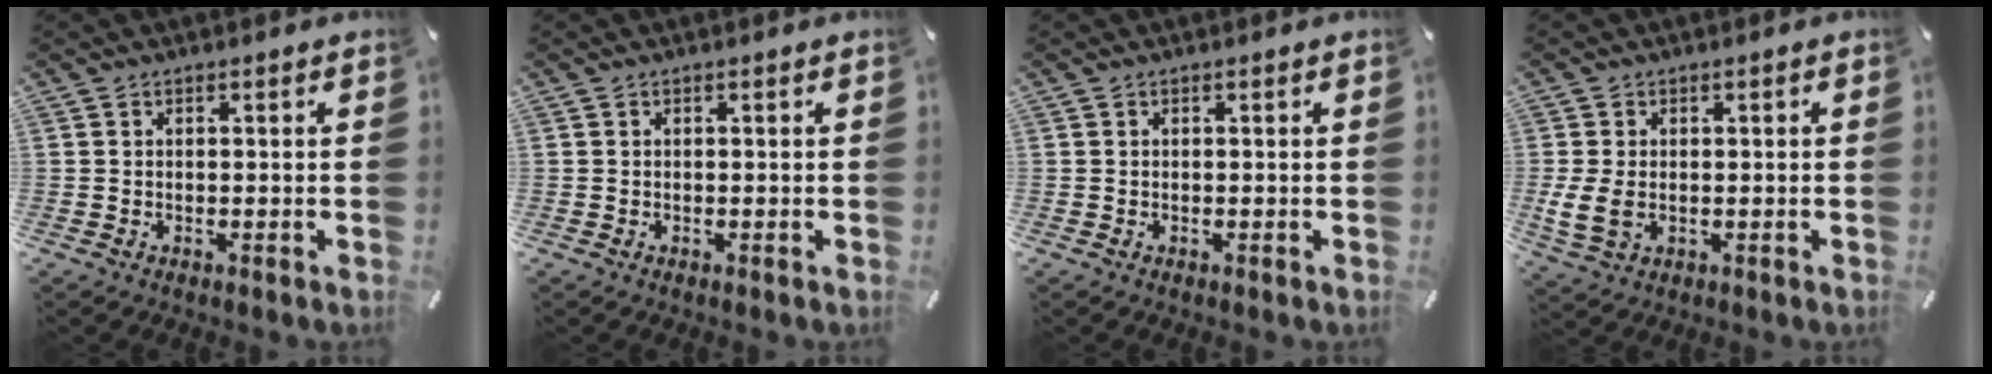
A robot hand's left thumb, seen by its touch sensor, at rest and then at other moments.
{"total": 0.0}
{"total": 0.0}
{"total": 5.7, "force": [-0.6, 4.0, 4.1], "torque": [-0.089, -0.004, -0.014]}